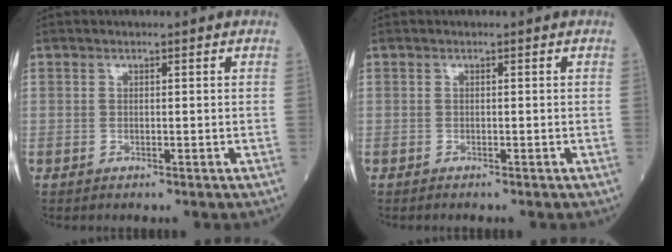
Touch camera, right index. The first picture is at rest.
{"total": 0.0}